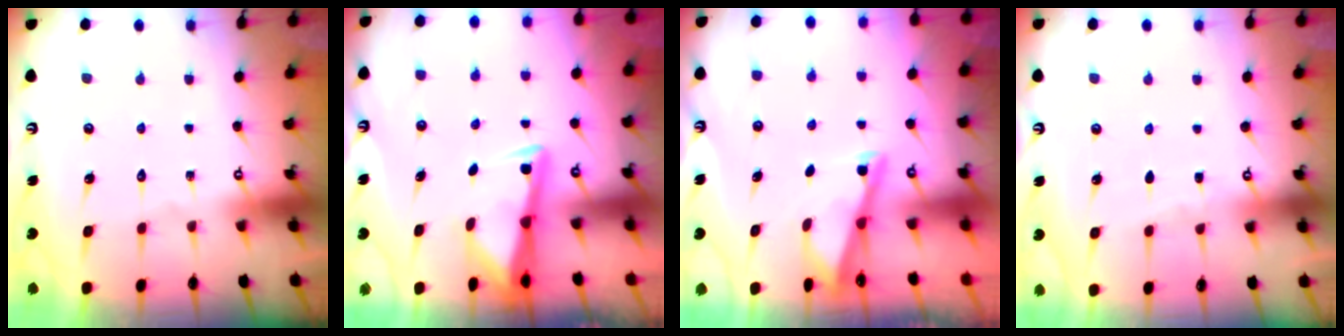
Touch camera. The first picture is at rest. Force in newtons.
{"total": 3.0, "press": 2.9, "slide": 0.4}
{"total": 2.7, "press": 2.7, "slide": 0.3}
{"total": 2.3, "press": 2.2, "slide": 0.3}